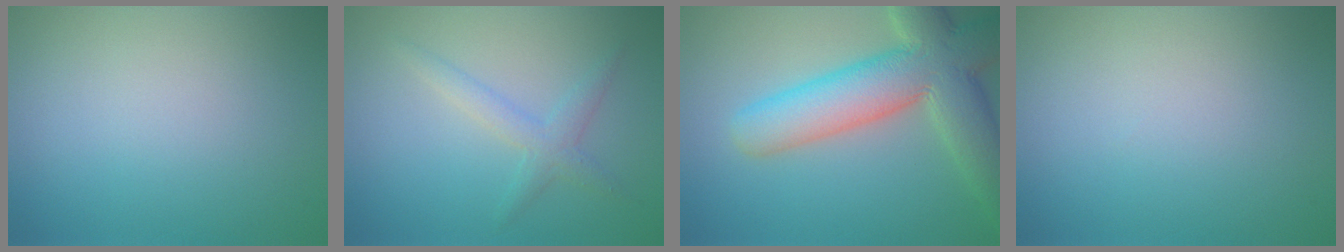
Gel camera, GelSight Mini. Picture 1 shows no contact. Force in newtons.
{"total": 2.0, "press": 2.0, "slide": 0.1}
{"total": 9.7, "press": 9.7, "slide": 1.0}
{"total": 0.0}